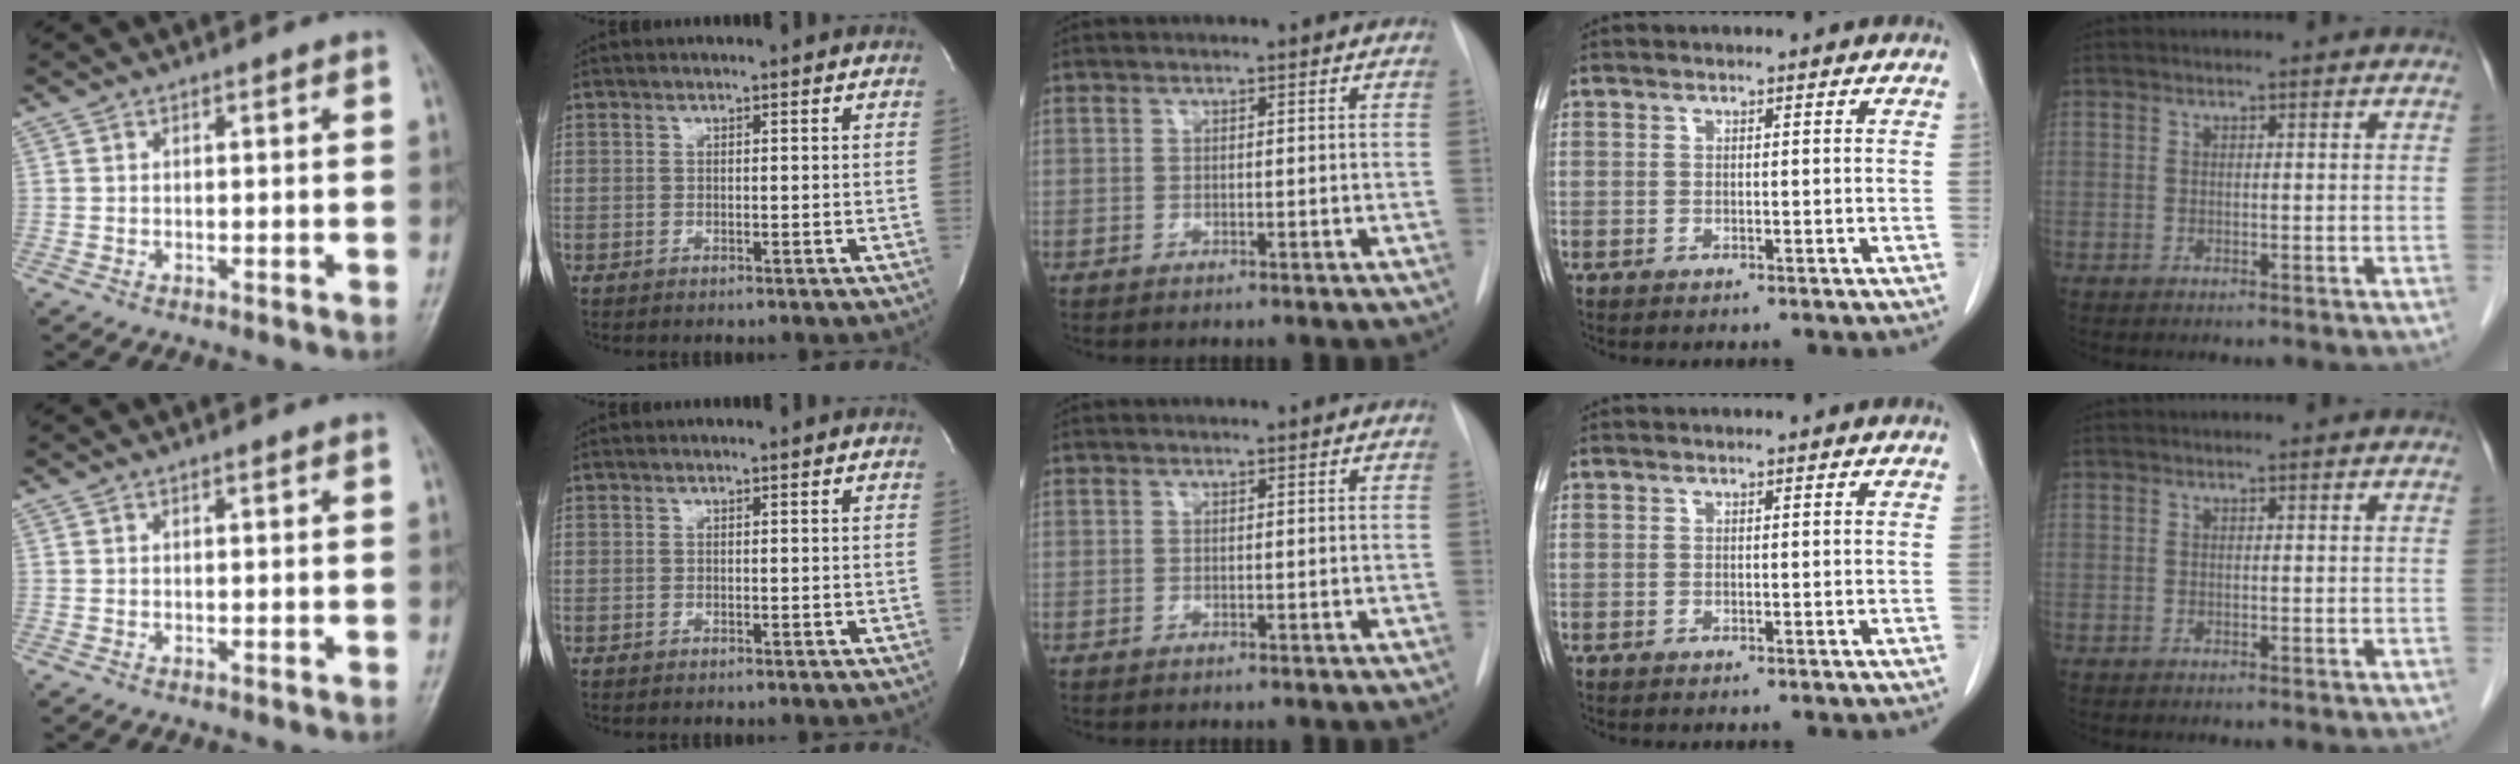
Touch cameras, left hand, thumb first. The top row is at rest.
{}